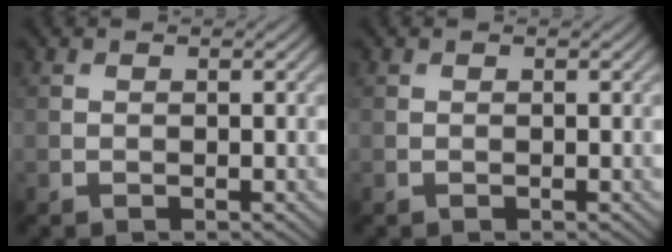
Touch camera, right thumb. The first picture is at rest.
{"total": 0.0}